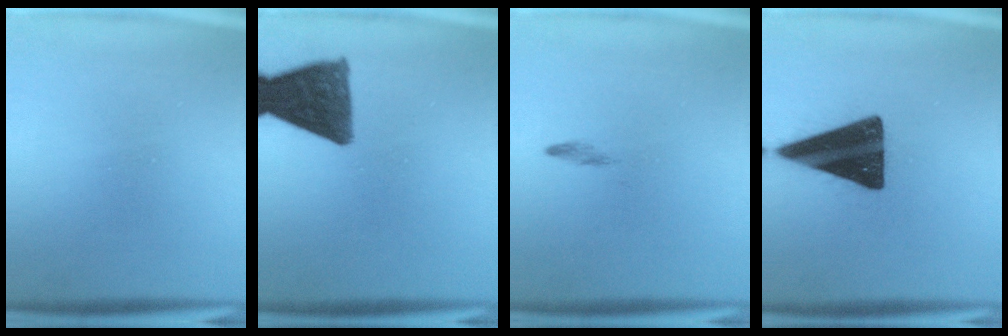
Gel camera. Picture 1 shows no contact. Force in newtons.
{"total": 10.7}
{"total": 0.7}
{"total": 18.3}